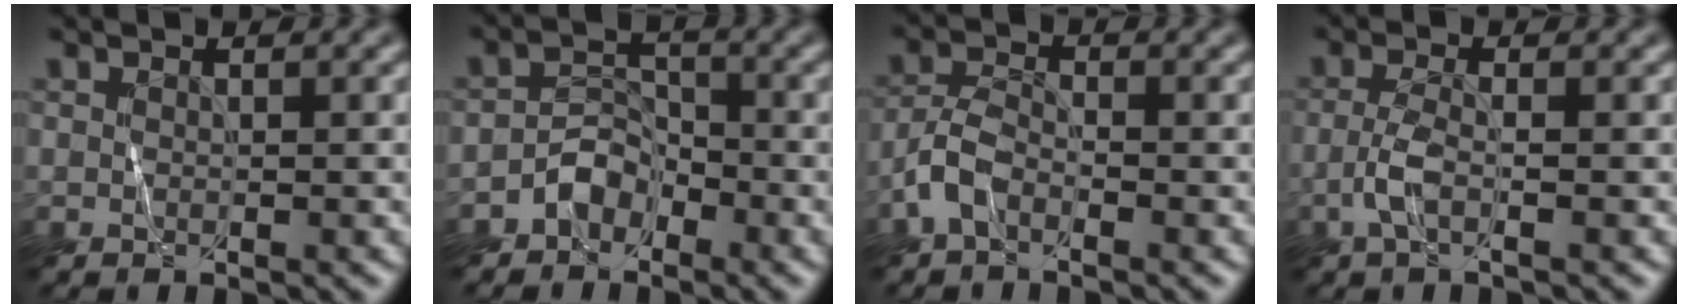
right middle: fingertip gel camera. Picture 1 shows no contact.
{"total": 2.2, "force": [-1.7, 1.4, 0.4], "torque": [-0.006, 0.015, -0.033]}
{"total": 2.6, "force": [-1.6, 1.3, 1.7], "torque": [-0.039, 0.007, -0.041]}
{"total": 2.1, "force": [-0.9, 0.6, 1.8], "torque": [-0.045, 0.005, -0.024]}